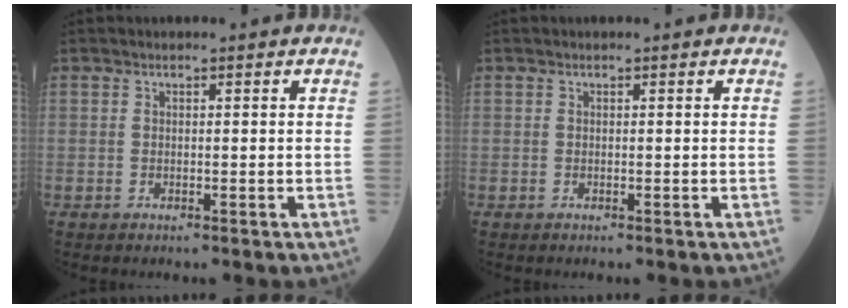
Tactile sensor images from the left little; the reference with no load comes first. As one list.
[{"total": 0.0}]